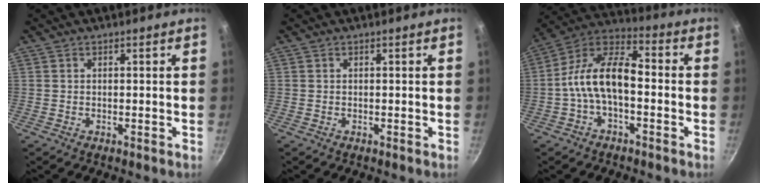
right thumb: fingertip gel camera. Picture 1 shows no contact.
{"total": 0.0}
{"total": 12.2, "force": [-2.3, 6.4, 10.1], "torque": [-0.174, 0.049, -0.060]}